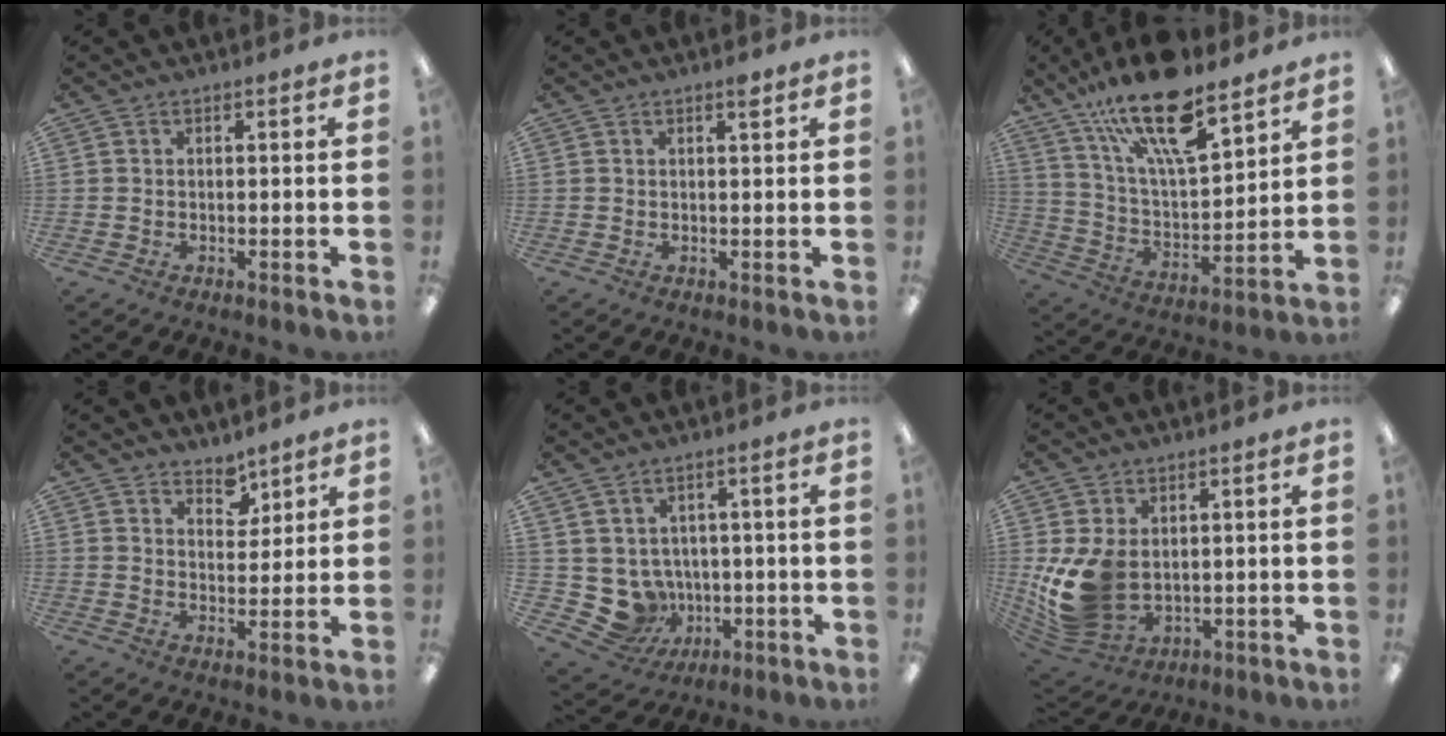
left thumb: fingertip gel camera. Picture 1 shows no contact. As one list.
[{"total": 1.6, "force": [1.2, 0.3, 1.0], "torque": [-0.015, -0.003, 0.019]}, {"total": 21.3, "force": [14.6, 7.2, 13.7], "torque": [-0.239, -0.080, 0.250]}, {"total": 5.1, "force": [4.4, 2.4, 0.7], "torque": [0.004, -0.031, 0.078]}, {"total": 7.0, "force": [0.4, 6.9, 1.3], "torque": [-0.060, -0.020, 0.017]}, {"total": 13.3, "force": [0.3, 9.6, 9.2], "torque": [-0.207, -0.006, 0.013]}]